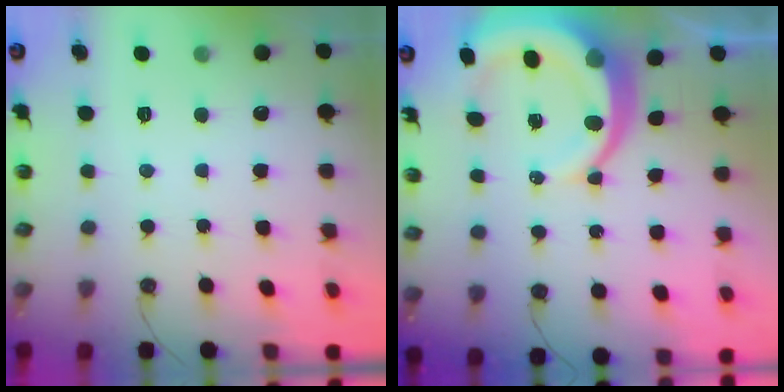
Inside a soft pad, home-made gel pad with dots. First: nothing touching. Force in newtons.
{"total": 13.6, "press": 13.5, "slide": 1.5}